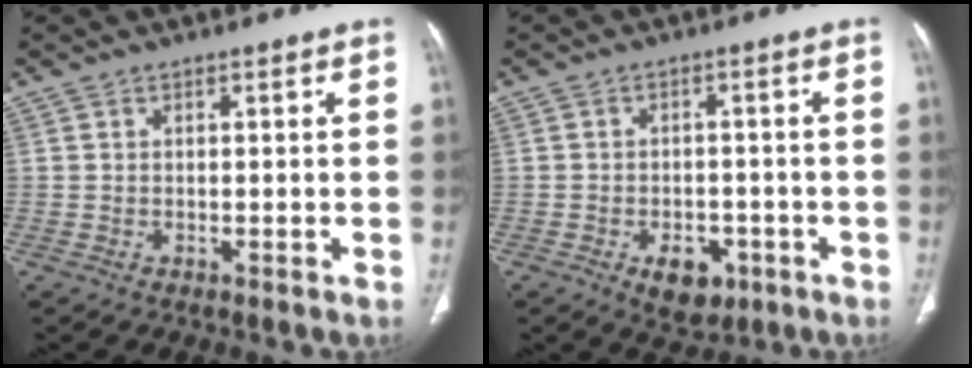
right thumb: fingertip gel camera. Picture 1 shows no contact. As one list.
[{"total": 6.6, "force": [-3.1, 4.3, 4.0], "torque": [-0.036, 0.012, -0.037]}]